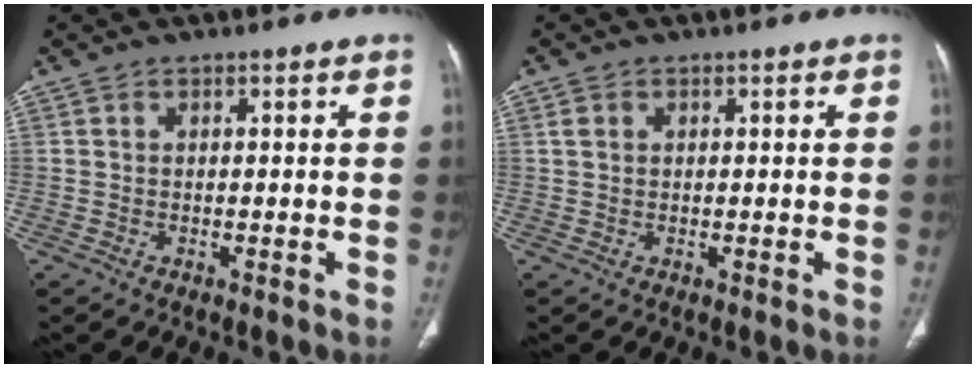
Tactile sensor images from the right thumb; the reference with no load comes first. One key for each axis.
{"total": 1.3, "fx": 0.4, "fy": 1.1, "fz": 0.7, "tx": -0.010, "ty": 0.004, "tz": 0.010}